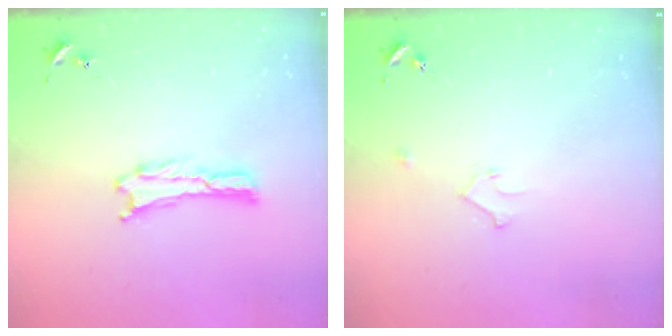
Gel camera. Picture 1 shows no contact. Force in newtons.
{"total": 2.2, "press": 2.2, "slide": 0.2}